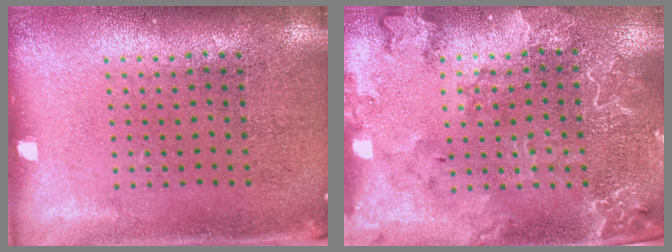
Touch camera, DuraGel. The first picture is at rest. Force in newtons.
{"total": 2.4, "press": 2.3, "slide": 0.6}